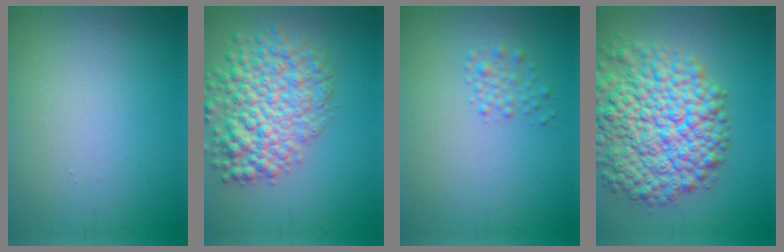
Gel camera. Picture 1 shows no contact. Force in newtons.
{"total": 7.5, "press": 7.5, "slide": 0.3}
{"total": 1.4, "press": 1.3, "slide": 0.1}
{"total": 11.8, "press": 11.7, "slide": 0.6}